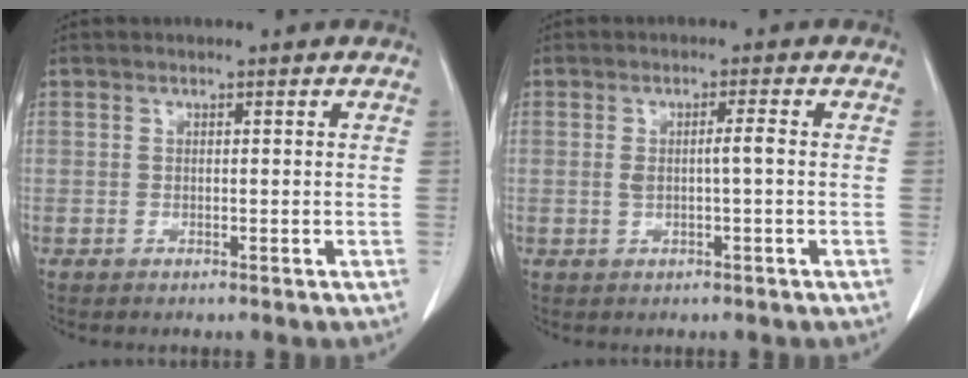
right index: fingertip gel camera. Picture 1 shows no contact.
{"total": 2.6, "force": [0.0, 0.1, 2.6], "torque": [-0.046, 0.004, 0.003]}